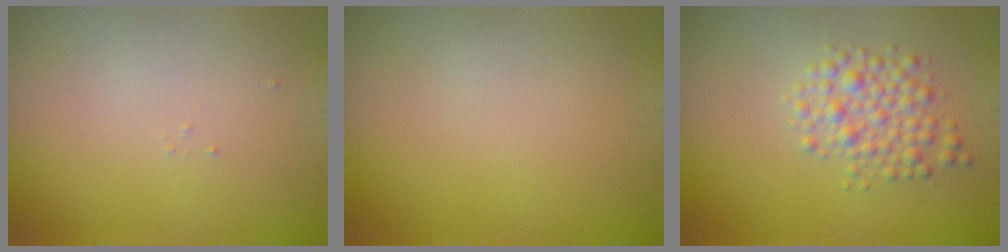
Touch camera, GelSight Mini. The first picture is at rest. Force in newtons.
{"total": 0.0}
{"total": 3.0, "press": 3.0, "slide": 0.1}